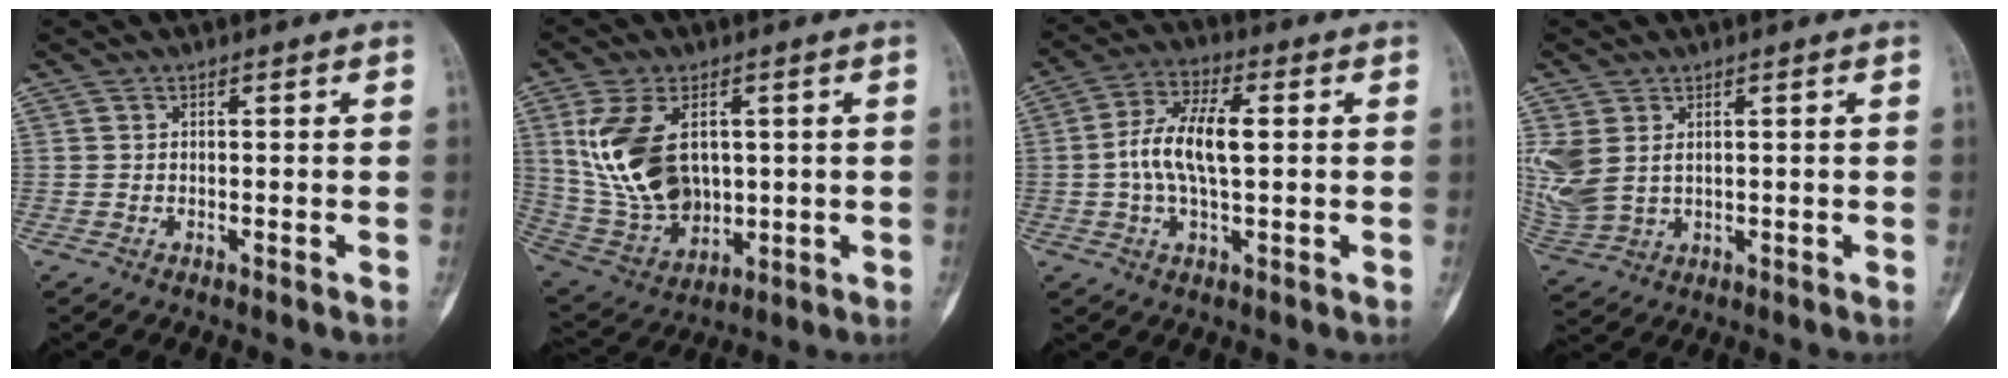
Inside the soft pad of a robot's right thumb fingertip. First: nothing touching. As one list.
[{"total": 16.2, "force": [3.1, 10.5, 12.0], "torque": [-0.220, -0.012, 0.078]}, {"total": 10.5, "force": [0.5, 4.5, 9.5], "torque": [-0.188, 0.016, 0.005]}, {"total": 8.7, "force": [1.9, 6.2, 5.8], "torque": [-0.148, -0.004, 0.055]}]